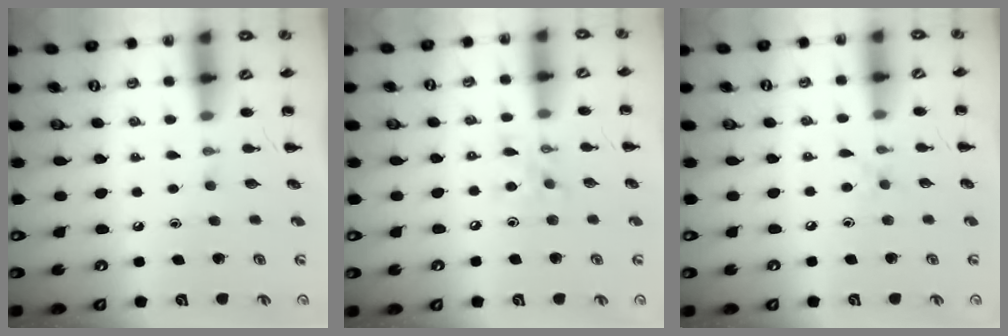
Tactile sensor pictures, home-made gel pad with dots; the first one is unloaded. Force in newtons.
{"total": 6.3, "press": 6.3, "slide": 0.6}
{"total": 3.5, "press": 3.2, "slide": 1.5}